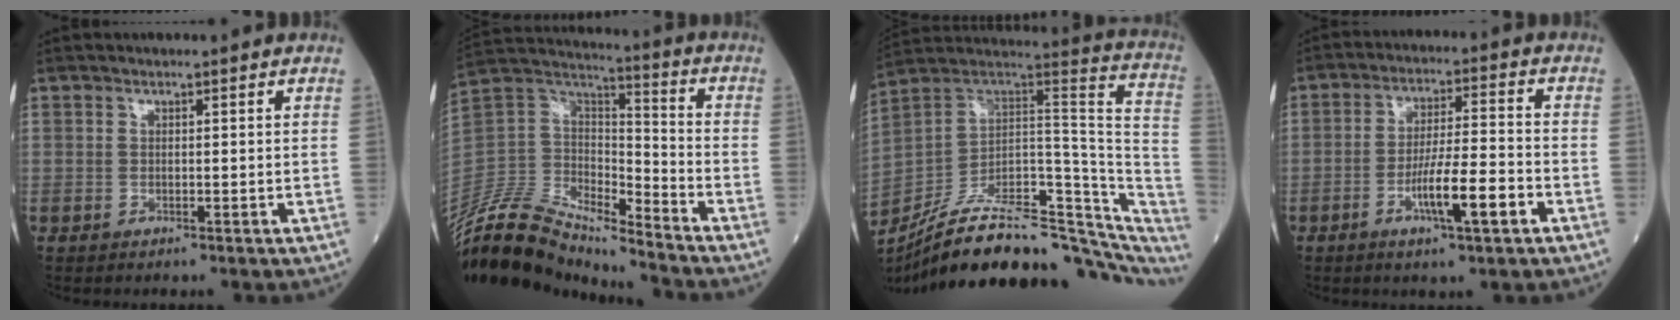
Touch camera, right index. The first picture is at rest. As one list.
[{"total": 18.0, "force": [-17.0, 3.2, 5.1], "torque": [-0.106, 0.050, -0.317]}, {"total": 29.4, "force": [-21.1, 10.1, 17.9], "torque": [-0.218, 0.031, -0.306]}, {"total": 9.0, "force": [-3.8, 0.6, 8.2], "torque": [-0.145, -0.003, -0.064]}]